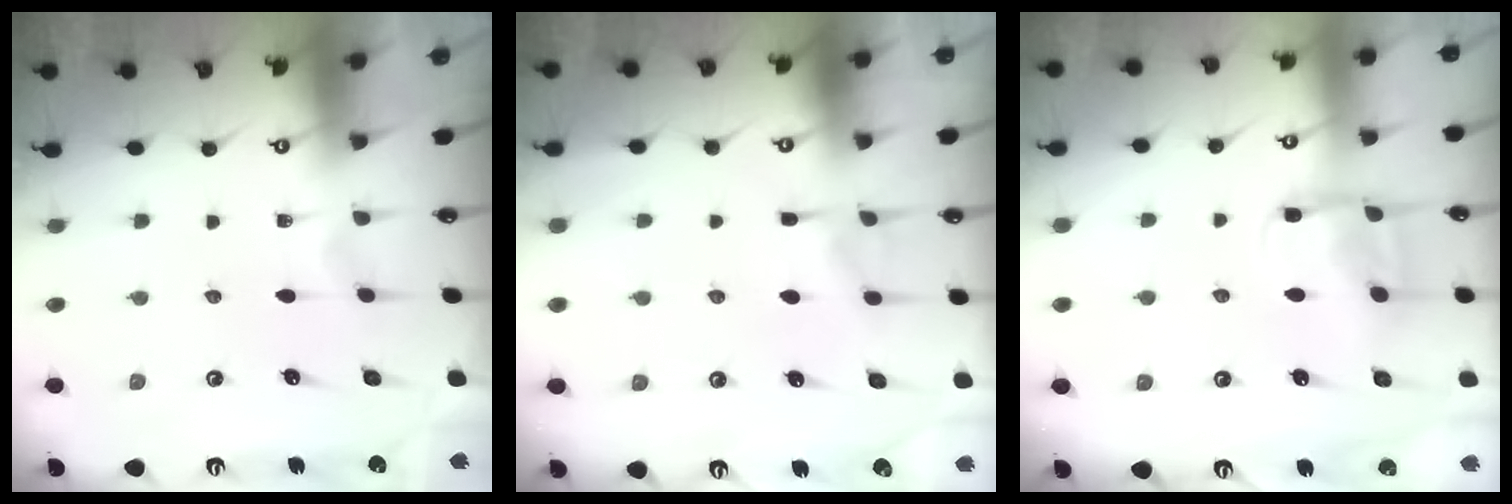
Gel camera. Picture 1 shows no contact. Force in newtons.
{"total": 4.4, "press": 4.4, "slide": 0.4}
{"total": 9.9, "press": 9.8, "slide": 1.1}